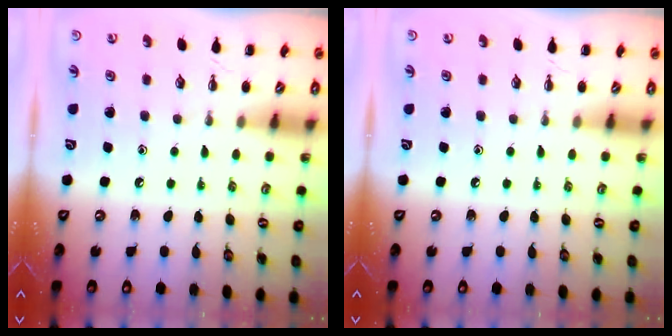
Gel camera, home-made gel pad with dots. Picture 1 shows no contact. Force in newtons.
{"total": 0.0}